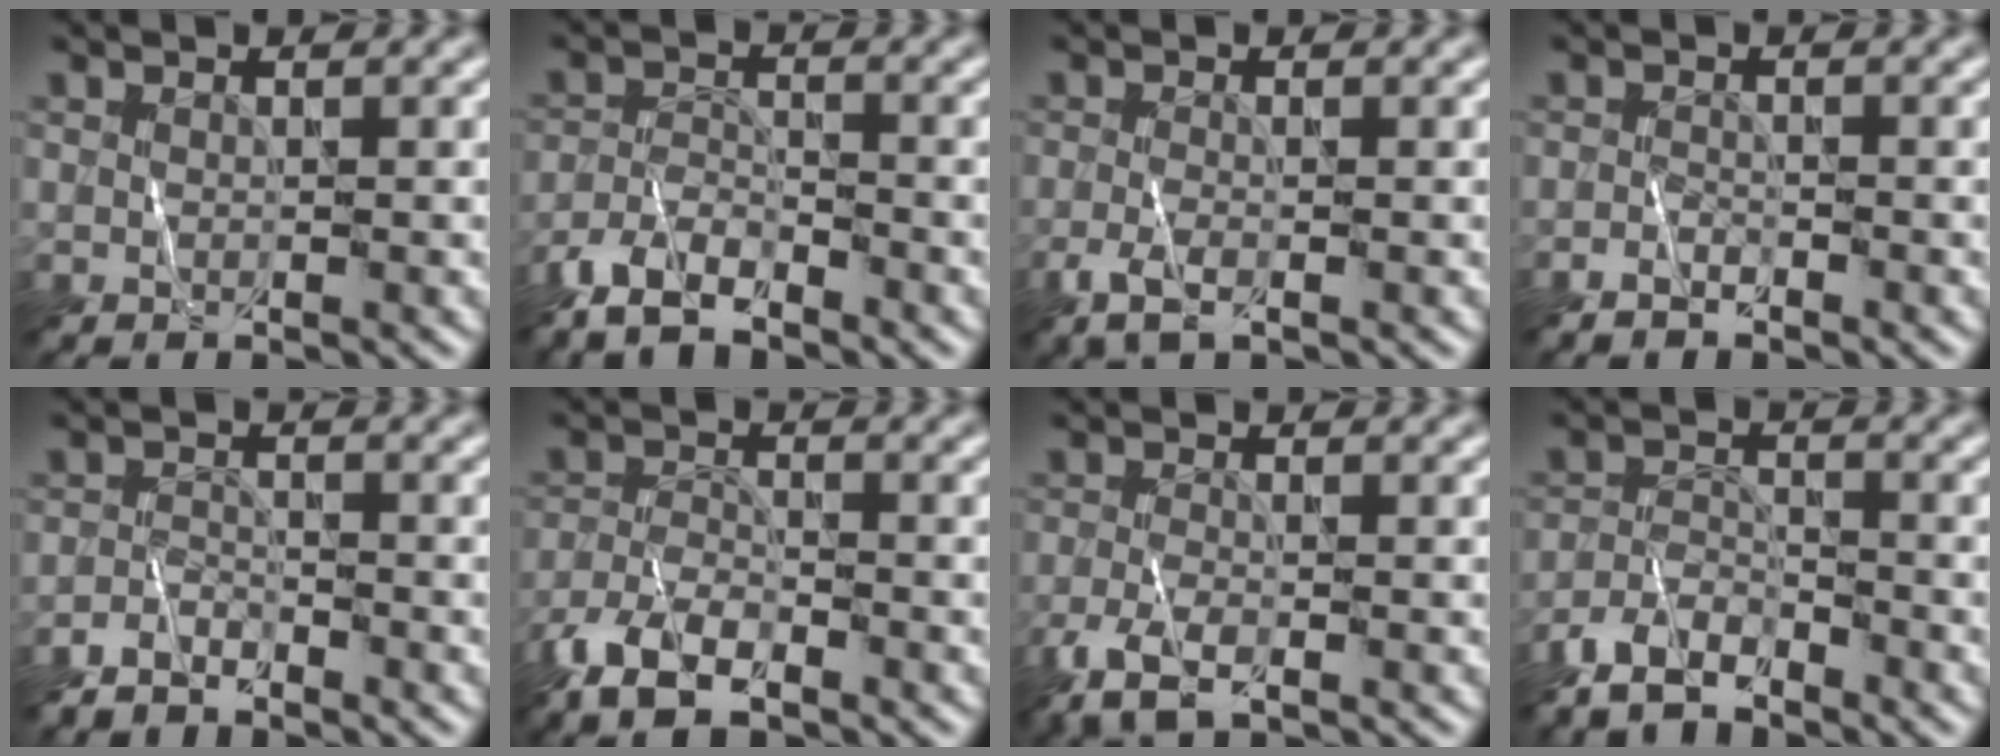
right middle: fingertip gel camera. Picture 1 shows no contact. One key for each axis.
{"total": 5.0, "fx": -4.0, "fy": 1.7, "fz": 2.6, "tx": -0.050, "ty": -0.007, "tz": -0.082}
{"total": 2.3, "fx": -1.1, "fy": 0.8, "fz": 1.9, "tx": -0.045, "ty": -0.005, "tz": -0.028}
{"total": 1.2, "fx": -1.0, "fy": 0.3, "fz": 0.5, "tx": -0.011, "ty": 0.000, "tz": -0.021}
{"total": 1.9, "fx": -1.7, "fy": 0.5, "fz": 0.5, "tx": -0.010, "ty": 0.002, "tz": -0.038}
{"total": 6.4, "fx": -4.4, "fy": 2.6, "fz": 3.9, "tx": -0.078, "ty": -0.009, "tz": -0.089}
{"total": 3.7, "fx": -2.2, "fy": 1.4, "fz": 2.6, "tx": -0.062, "ty": -0.011, "tz": -0.049}
{"total": 4.2, "fx": -3.5, "fy": 1.3, "fz": 1.9, "tx": -0.037, "ty": -0.004, "tz": -0.075}